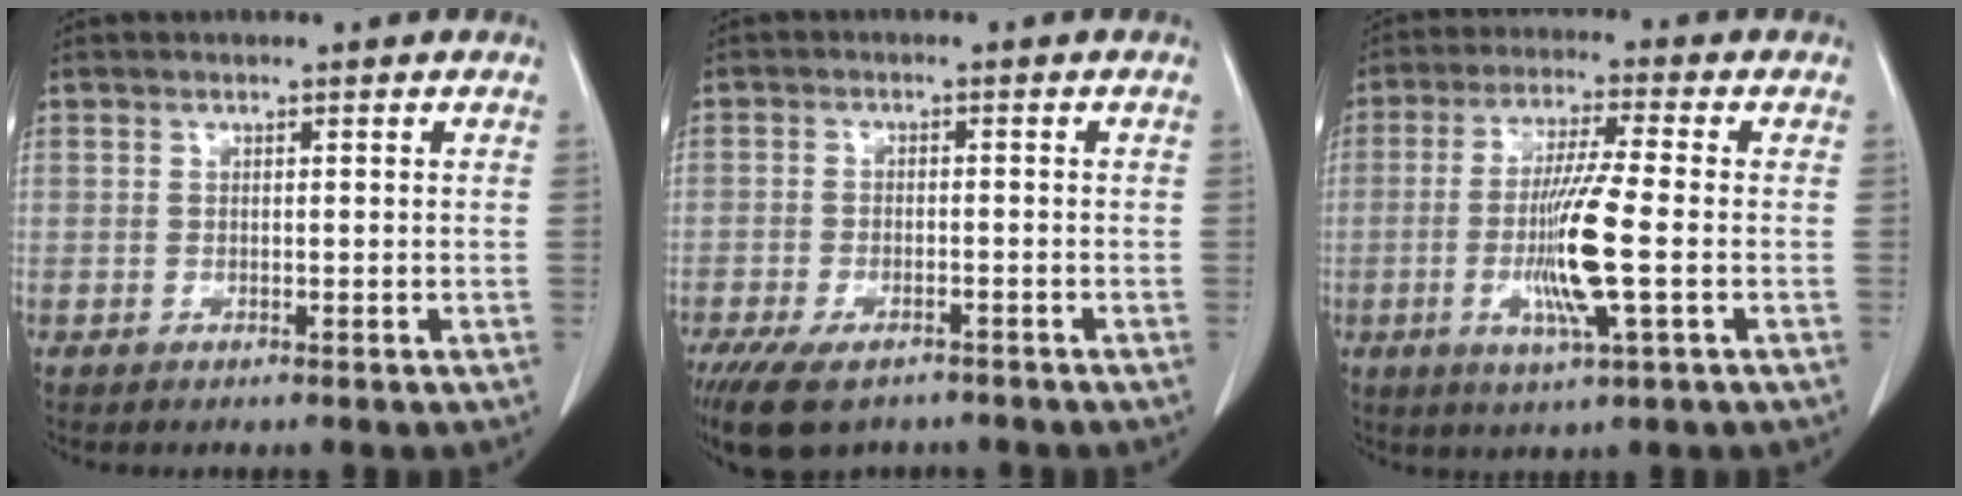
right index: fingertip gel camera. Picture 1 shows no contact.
{"total": 9.6, "force": [-7.0, 4.0, 5.2], "torque": [-0.096, -0.011, -0.108]}
{"total": 10.6, "force": [-2.0, 0.0, 10.4], "torque": [-0.205, -0.013, -0.042]}